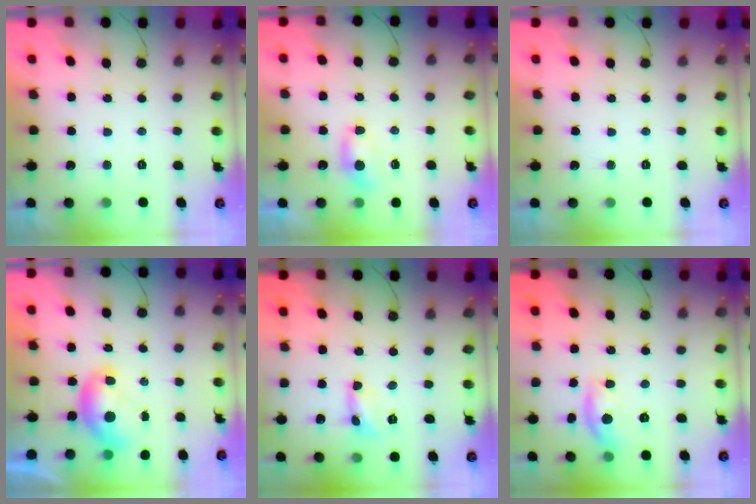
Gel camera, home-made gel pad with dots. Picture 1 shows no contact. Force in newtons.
{"total": 5.1, "press": 5.1, "slide": 0.5}
{"total": 0.0}
{"total": 6.8, "press": 6.7, "slide": 0.4}
{"total": 2.4, "press": 2.4, "slide": 0.2}
{"total": 9.2, "press": 9.2, "slide": 0.5}